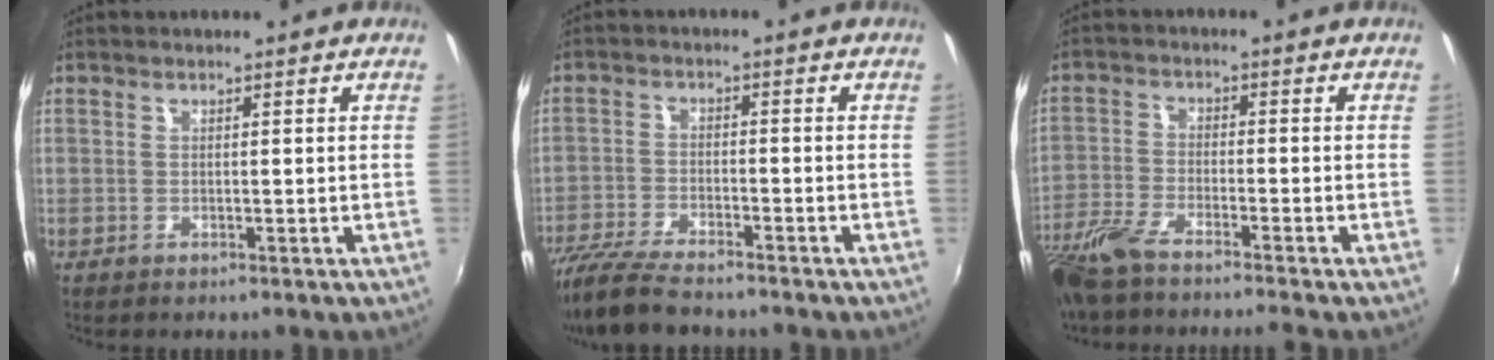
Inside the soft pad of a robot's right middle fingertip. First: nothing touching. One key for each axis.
{"total": 11.5, "fx": -9.9, "fy": 2.1, "fz": 5.4, "tx": -0.137, "ty": -0.031, "tz": -0.183}
{"total": 9.9, "fx": -8.5, "fy": 0.7, "fz": 5.1, "tx": -0.129, "ty": -0.029, "tz": -0.162}